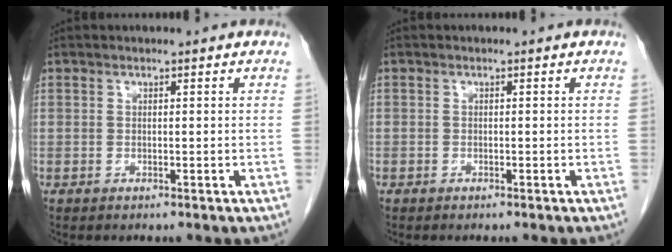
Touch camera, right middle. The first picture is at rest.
{"total": 0.0}